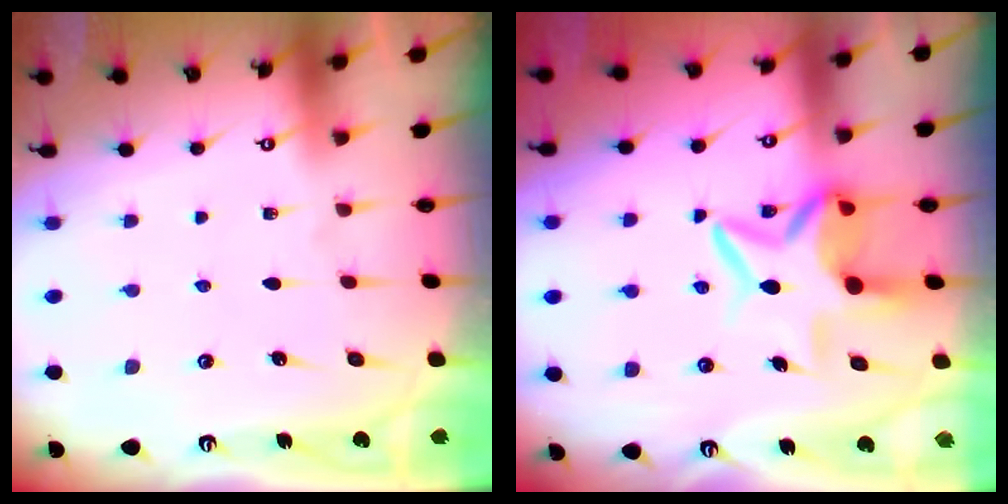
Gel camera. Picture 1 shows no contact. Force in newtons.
{"total": 8.8, "press": 8.8, "slide": 1.1}